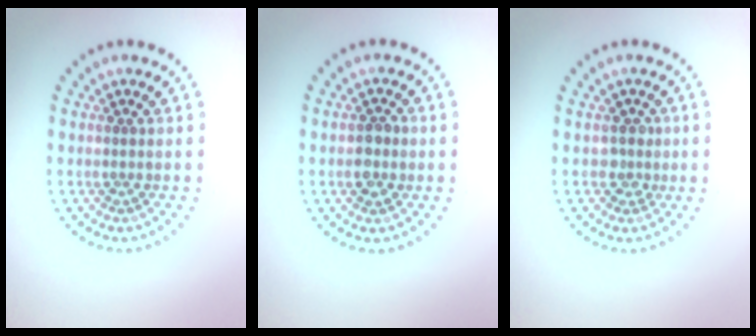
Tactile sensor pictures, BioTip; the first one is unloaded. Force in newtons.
{"total": 1.9, "press": 1.9, "slide": 0.1}
{"total": 1.5, "press": 1.2, "slide": 1.0}